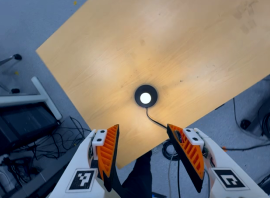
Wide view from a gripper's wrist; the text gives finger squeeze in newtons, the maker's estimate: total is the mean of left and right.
{"total": 0.0}